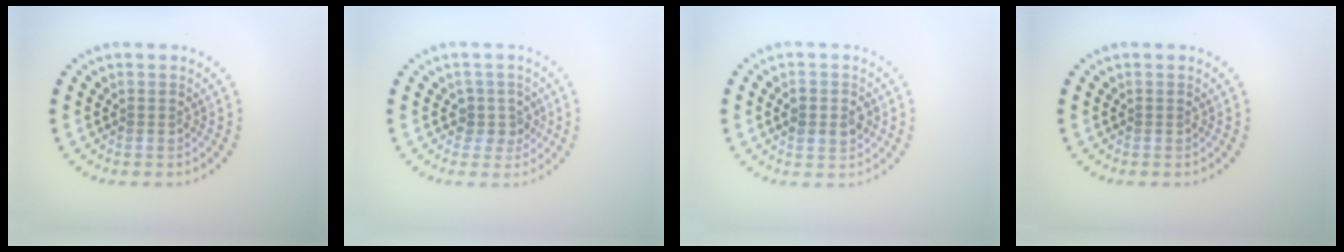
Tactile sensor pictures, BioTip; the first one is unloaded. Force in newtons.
{"total": 2.0, "press": 1.6, "slide": 1.2}
{"total": 2.9, "press": 2.9, "slide": 0.1}
{"total": 0.0}